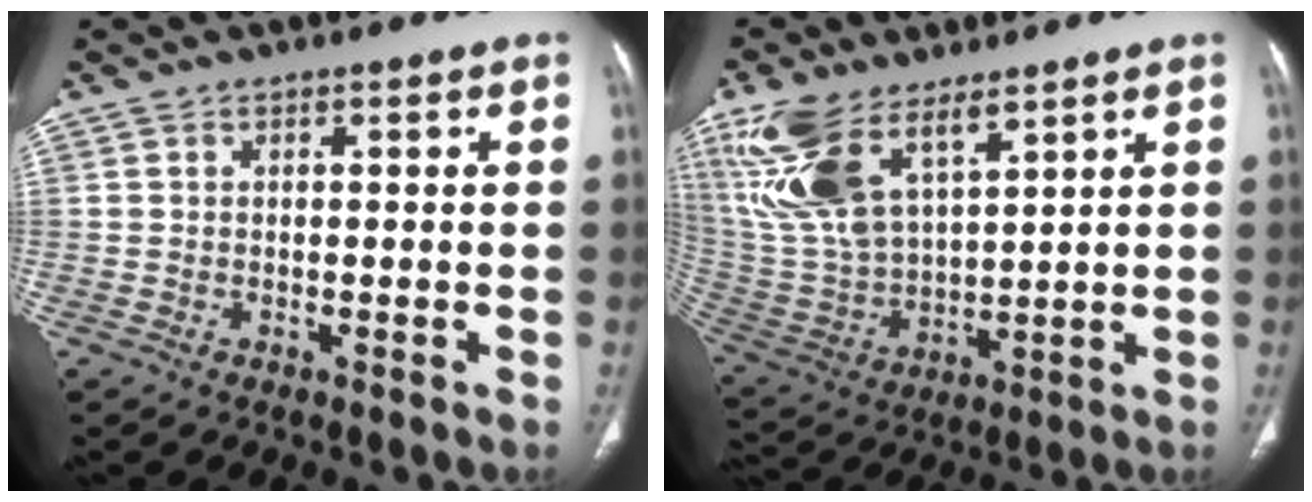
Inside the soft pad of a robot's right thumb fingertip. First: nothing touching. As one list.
[{"total": 16.1, "force": [9.5, 6.9, 11.1], "torque": [-0.227, -0.029, 0.205]}]